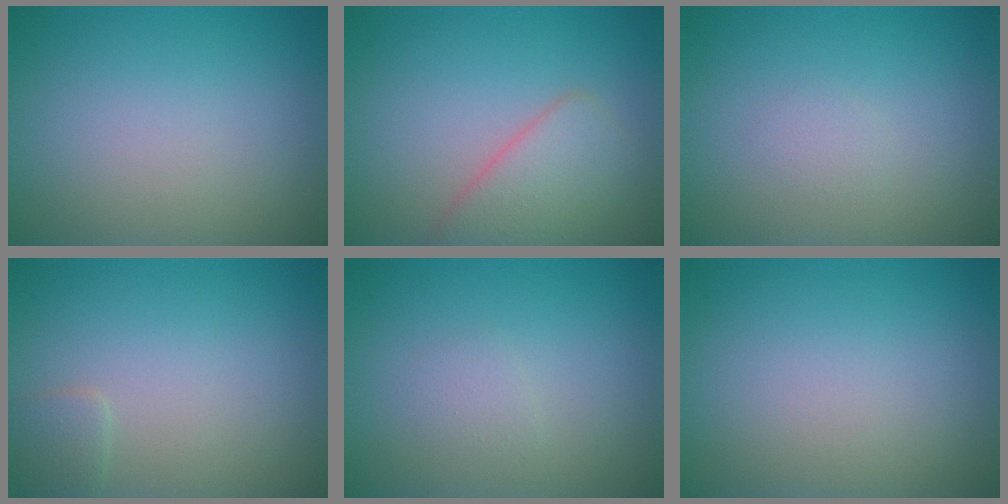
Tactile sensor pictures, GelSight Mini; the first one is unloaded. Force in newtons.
{"total": 3.8, "press": 3.8, "slide": 0.2}
{"total": 0.7, "press": 0.7, "slide": 0.0}
{"total": 1.1, "press": 1.1, "slide": 0.1}
{"total": 0.9, "press": 0.9, "slide": 0.1}
{"total": 0.0}